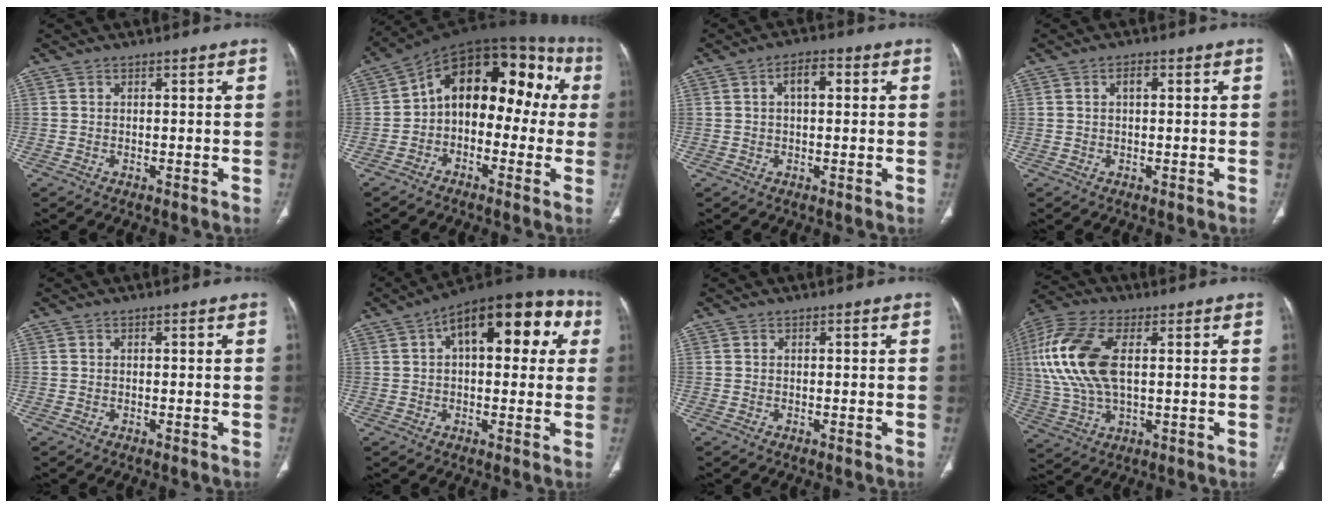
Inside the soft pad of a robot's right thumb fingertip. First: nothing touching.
{"total": 17.3, "force": [0.7, 10.8, 13.5], "torque": [-0.140, 0.064, -0.005]}
{"total": 4.5, "force": [1.0, 2.3, 3.7], "torque": [-0.059, 0.014, 0.014]}
{"total": 1.8, "force": [0.5, 0.9, 1.5], "torque": [-0.030, 0.008, 0.009]}
{"total": 0.0}
{"total": 19.9, "force": [6.2, 9.7, 16.3], "torque": [-0.194, 0.037, 0.081]}
{"total": 0.0}
{"total": 17.3, "force": [3.0, 8.8, 14.6], "torque": [-0.339, 0.006, 0.057]}